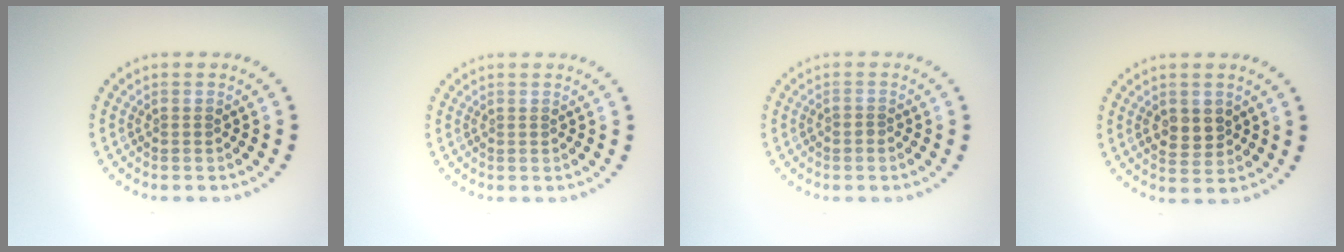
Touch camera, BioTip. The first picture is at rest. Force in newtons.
{"total": 0.0}
{"total": 0.5, "press": 0.2, "slide": 0.5}
{"total": 2.5, "press": 2.5, "slide": 0.3}